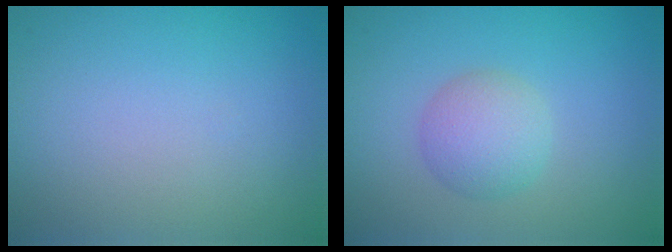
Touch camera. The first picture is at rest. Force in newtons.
{"total": 3.0, "press": 3.0, "slide": 0.0}